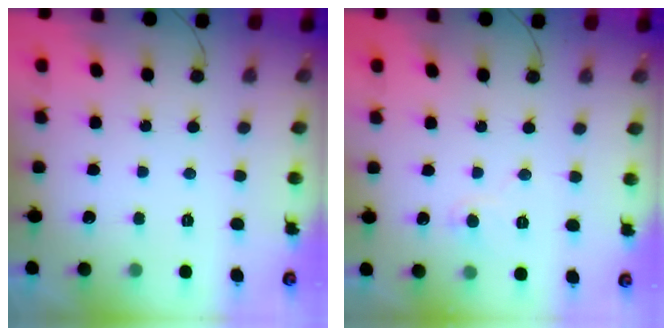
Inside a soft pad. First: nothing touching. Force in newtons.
{"total": 6.4, "press": 6.4, "slide": 0.5}